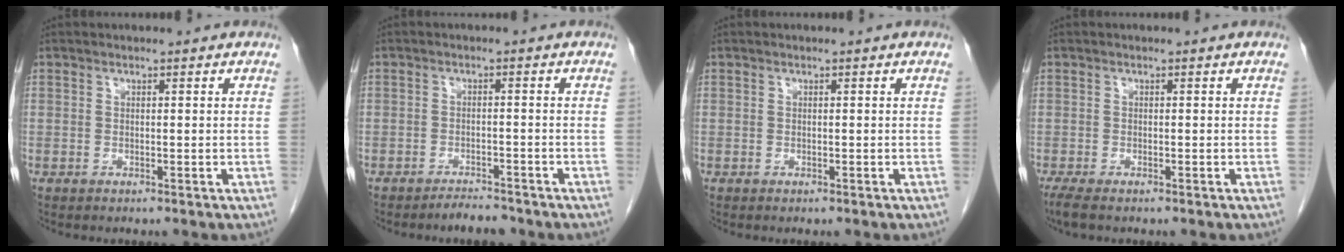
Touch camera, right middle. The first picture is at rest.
{"total": 2.9, "force": [-2.7, 0.7, 0.8], "torque": [-0.015, -0.003, -0.040]}
{"total": 0.0}
{"total": 2.9, "force": [-2.2, 0.7, 1.7], "torque": [-0.037, -0.012, -0.034]}